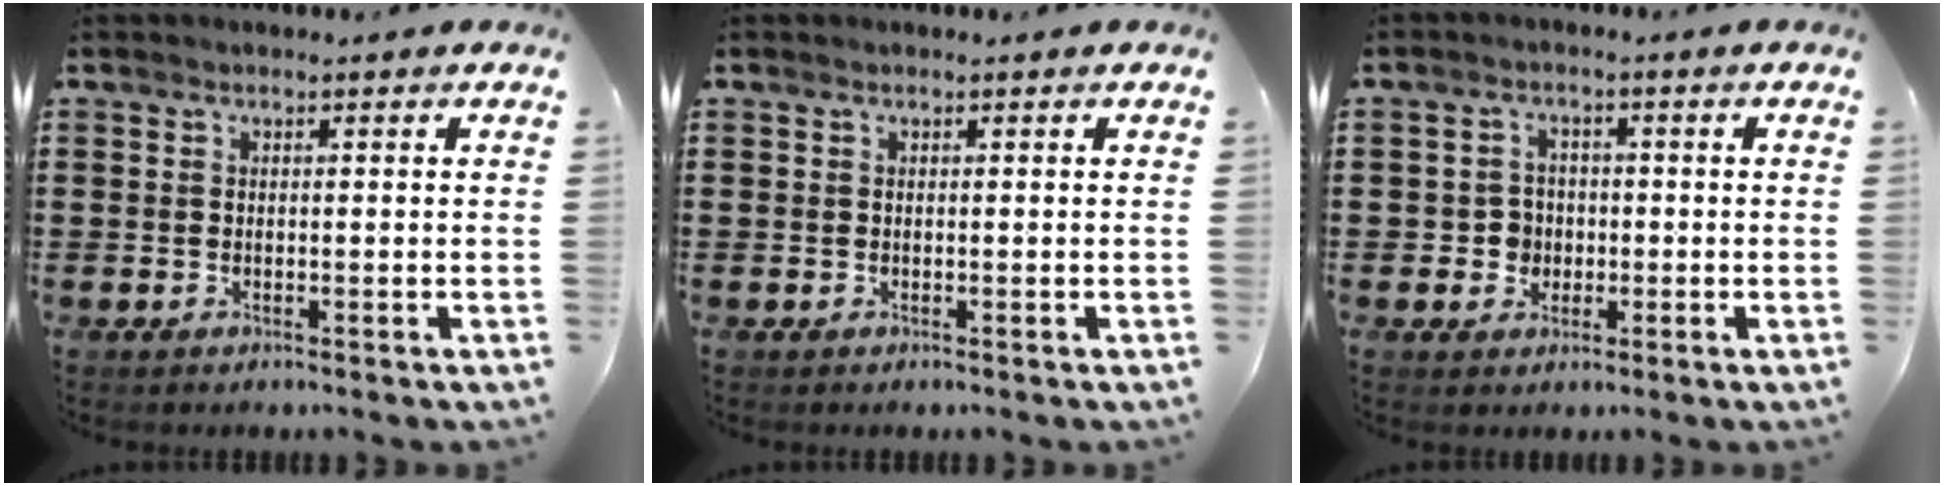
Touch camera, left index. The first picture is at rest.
{"total": 0.0}
{"total": 3.3, "force": [-0.6, 3.0, 1.2], "torque": [-0.034, 0.004, -0.015]}